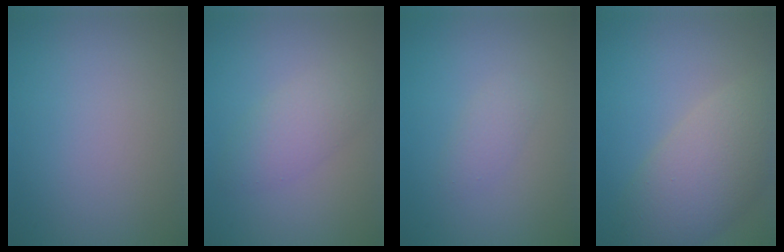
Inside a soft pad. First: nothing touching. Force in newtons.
{"total": 3.1, "press": 3.1, "slide": 0.0}
{"total": 1.3, "press": 1.3, "slide": 0.0}
{"total": 7.1, "press": 7.1, "slide": 0.8}